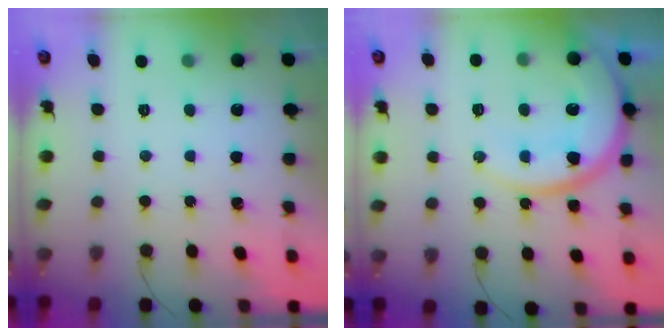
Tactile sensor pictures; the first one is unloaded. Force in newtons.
{"total": 15.4, "press": 15.3, "slide": 1.7}